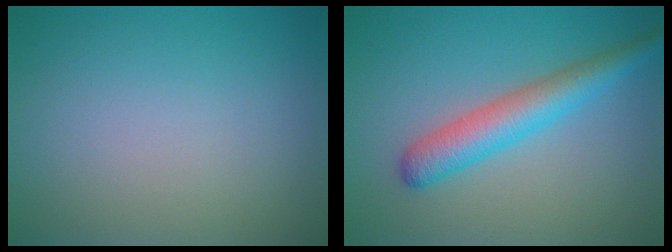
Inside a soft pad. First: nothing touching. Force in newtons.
{"total": 4.3, "press": 4.3, "slide": 0.1}